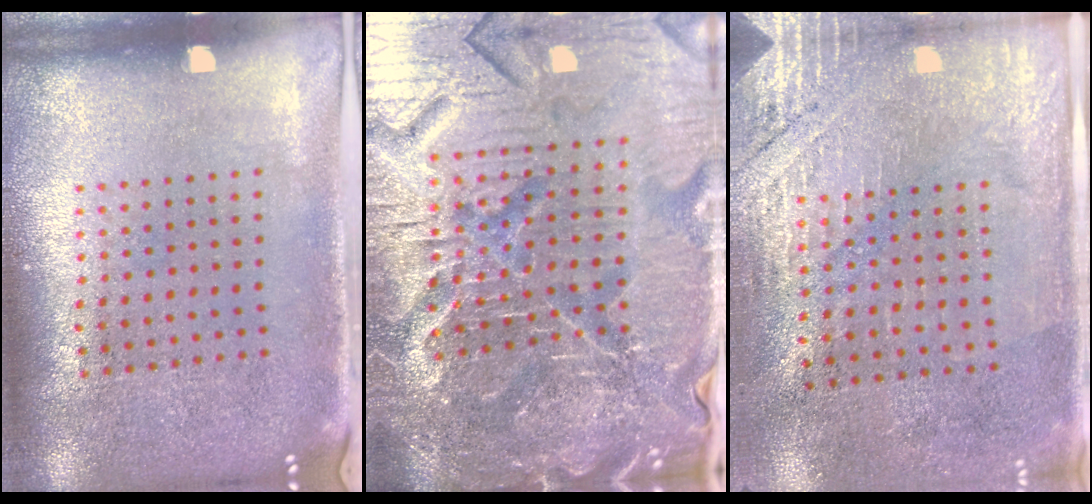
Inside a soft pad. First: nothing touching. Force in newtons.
{"total": 7.1, "press": 6.3, "slide": 3.2}
{"total": 2.8, "press": 2.5, "slide": 1.3}